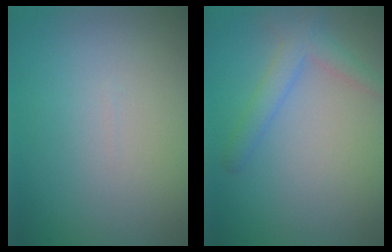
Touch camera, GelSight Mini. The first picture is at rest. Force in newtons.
{"total": 2.5, "press": 2.5, "slide": 0.2}